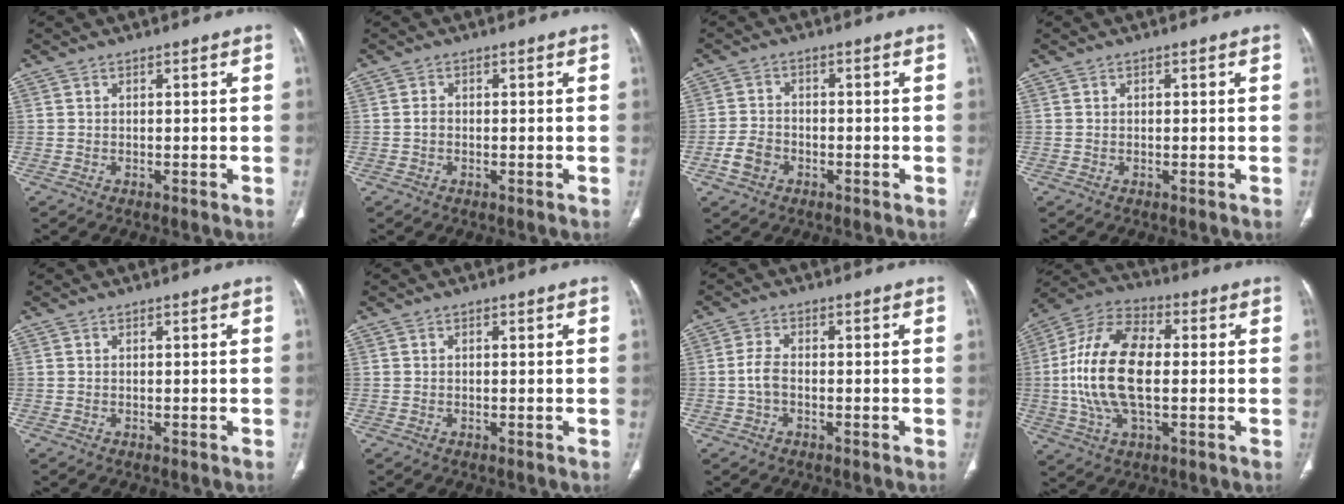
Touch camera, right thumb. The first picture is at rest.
{"total": 1.1, "force": [-0.2, 0.9, 0.6], "torque": [-0.003, 0.005, -0.006]}
{"total": 4.5, "force": [-2.0, 3.4, 2.2], "torque": [-0.038, 0.016, -0.037]}
{"total": 0.0}
{"total": 0.0}
{"total": 0.0}
{"total": 3.1, "force": [-0.7, 1.8, 2.4], "torque": [-0.048, 0.011, -0.017]}
{"total": 18.0, "force": [-0.1, 9.4, 15.4], "torque": [-0.310, 0.018, -0.006]}